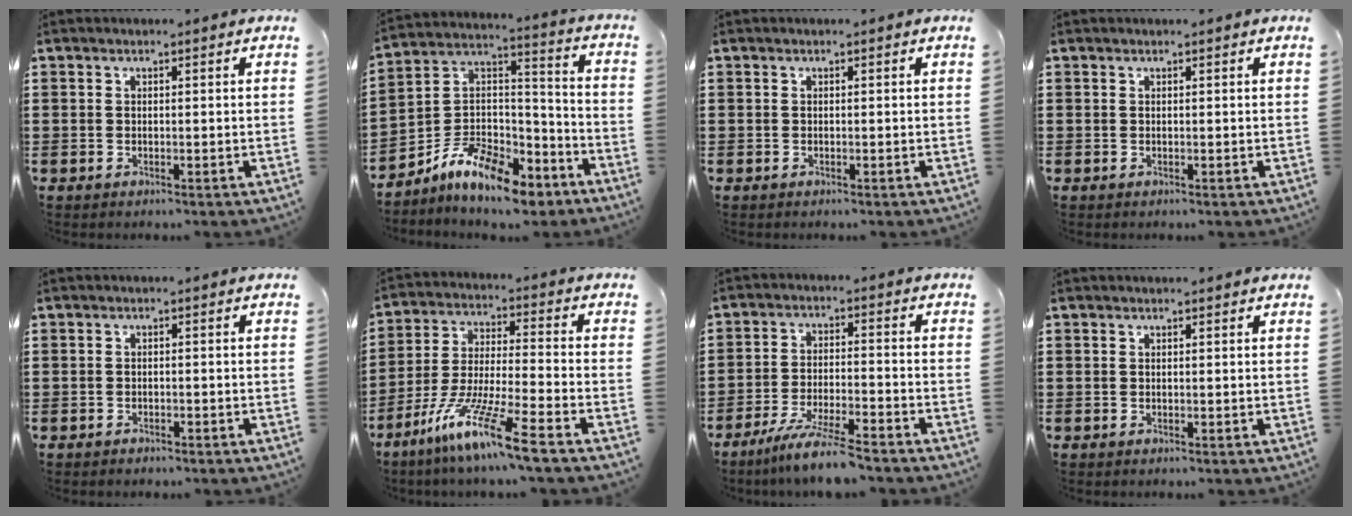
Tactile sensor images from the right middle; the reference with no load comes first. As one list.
[{"total": 11.0, "force": [-8.6, 3.6, 5.8], "torque": [-0.122, 0.021, -0.172]}, {"total": 0.0}, {"total": 0.0}, {"total": 0.8, "force": [-0.8, 0.3, 0.0], "torque": [-0.002, 0.001, -0.017]}, {"total": 11.6, "force": [-8.6, 0.1, 7.8], "torque": [-0.164, -0.001, -0.170]}, {"total": 7.0, "force": [-6.1, -0.2, 3.5], "torque": [-0.072, -0.015, -0.115]}, {"total": 0.0}]